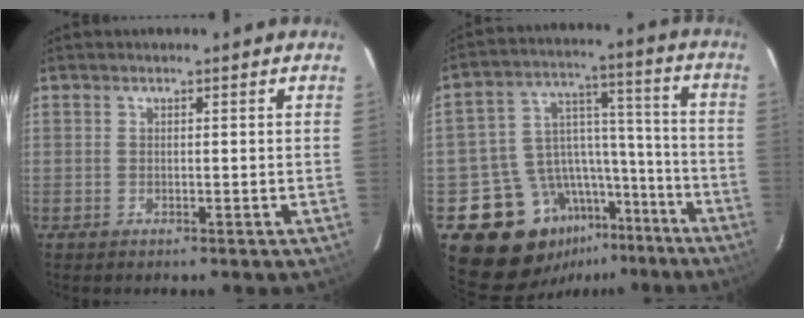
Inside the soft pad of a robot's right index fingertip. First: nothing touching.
{"total": 18.6, "force": [-13.5, 11.3, 5.9], "torque": [-0.130, 0.058, -0.191]}